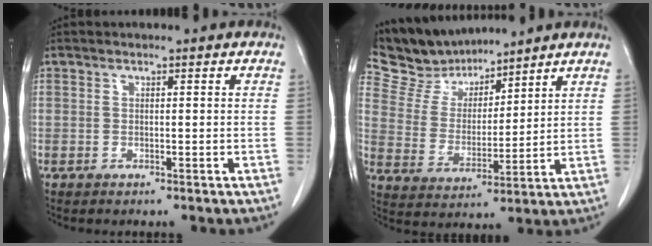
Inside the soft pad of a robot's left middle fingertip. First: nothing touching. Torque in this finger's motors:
{"motor_torque": [0.06, -0.30, -0.08, -0.07]}